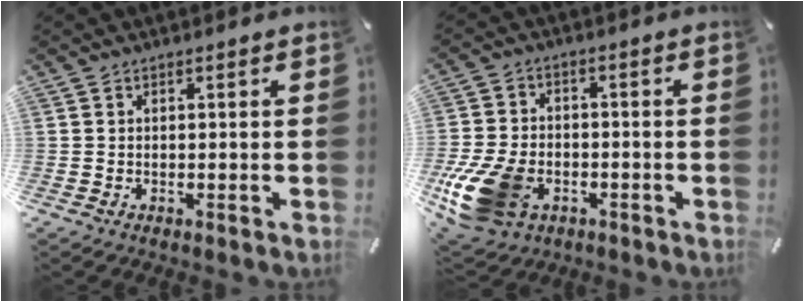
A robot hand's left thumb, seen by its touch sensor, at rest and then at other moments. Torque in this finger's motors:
{"motor_torque": [-0.12, 1.69, 1.00, 0.03, 0.44]}